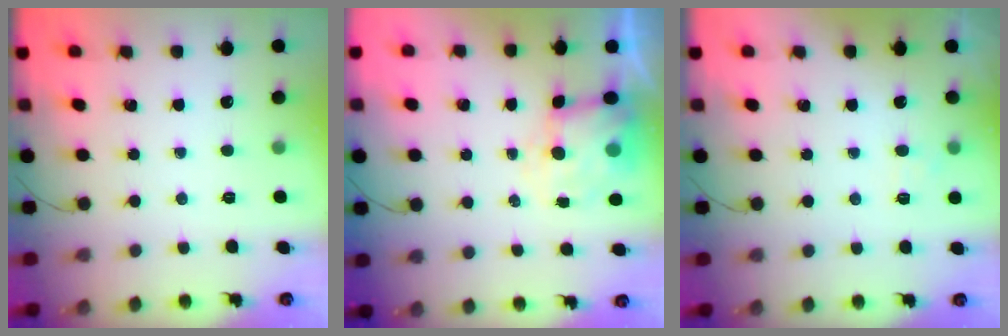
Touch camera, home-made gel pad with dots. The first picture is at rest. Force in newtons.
{"total": 6.9, "press": 6.8, "slide": 1.4}
{"total": 3.9, "press": 3.7, "slide": 1.1}